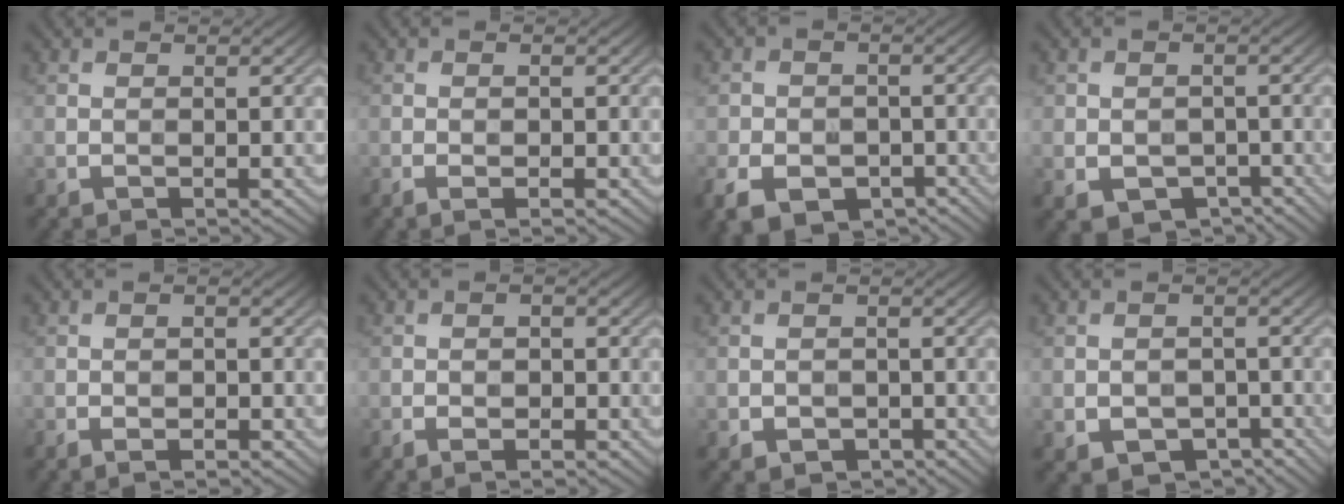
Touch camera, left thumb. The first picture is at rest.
{"total": 1.6, "force": [-0.7, 0.3, 1.4], "torque": [-0.027, 0.001, -0.013]}
{"total": 8.6, "force": [-4.3, 6.4, 3.7], "torque": [-0.076, -0.025, -0.079]}
{"total": 4.7, "force": [-1.7, 3.8, 2.2], "torque": [-0.043, -0.014, -0.021]}
{"total": 2.3, "force": [-1.2, 0.9, 1.8], "torque": [-0.028, 0.002, -0.022]}
{"total": 2.6, "force": [-1.2, 1.1, 1.9], "torque": [-0.030, 0.002, -0.023]}
{"total": 2.5, "force": [-1.4, 1.8, 1.0], "torque": [-0.016, -0.007, -0.024]}
{"total": 5.0, "force": [-2.5, 3.4, 2.6], "torque": [-0.044, -0.010, -0.033]}